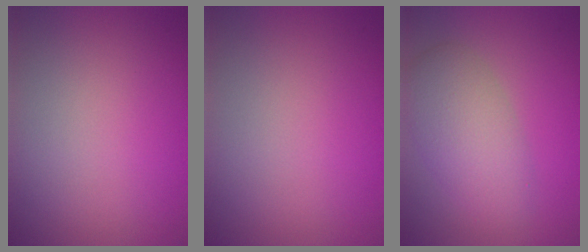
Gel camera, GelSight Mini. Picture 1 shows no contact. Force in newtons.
{"total": 0.0}
{"total": 5.0, "press": 5.0, "slide": 0.2}